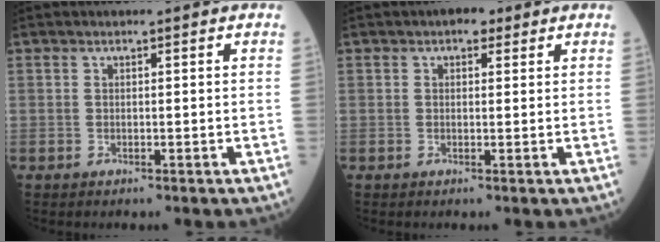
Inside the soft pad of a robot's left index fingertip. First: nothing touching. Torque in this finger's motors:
{"motor_torque": [0.12, -0.13, 0.13, 0.03]}